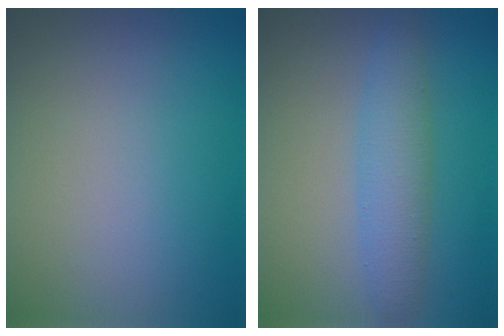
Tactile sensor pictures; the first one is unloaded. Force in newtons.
{"total": 3.5, "press": 3.5, "slide": 0.0}